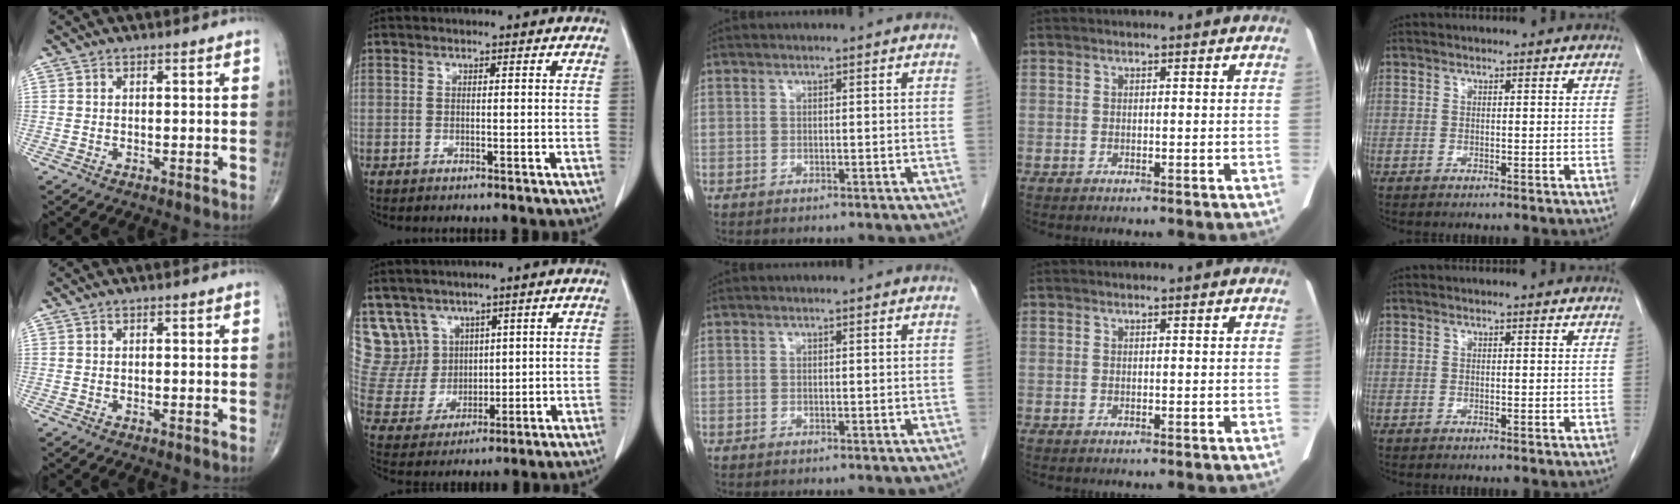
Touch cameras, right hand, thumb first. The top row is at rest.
{"index": {"total": 9.6, "force": [5.9, 7.5, 0.5], "torque": [-0.025, 0.037, 0.138]}}